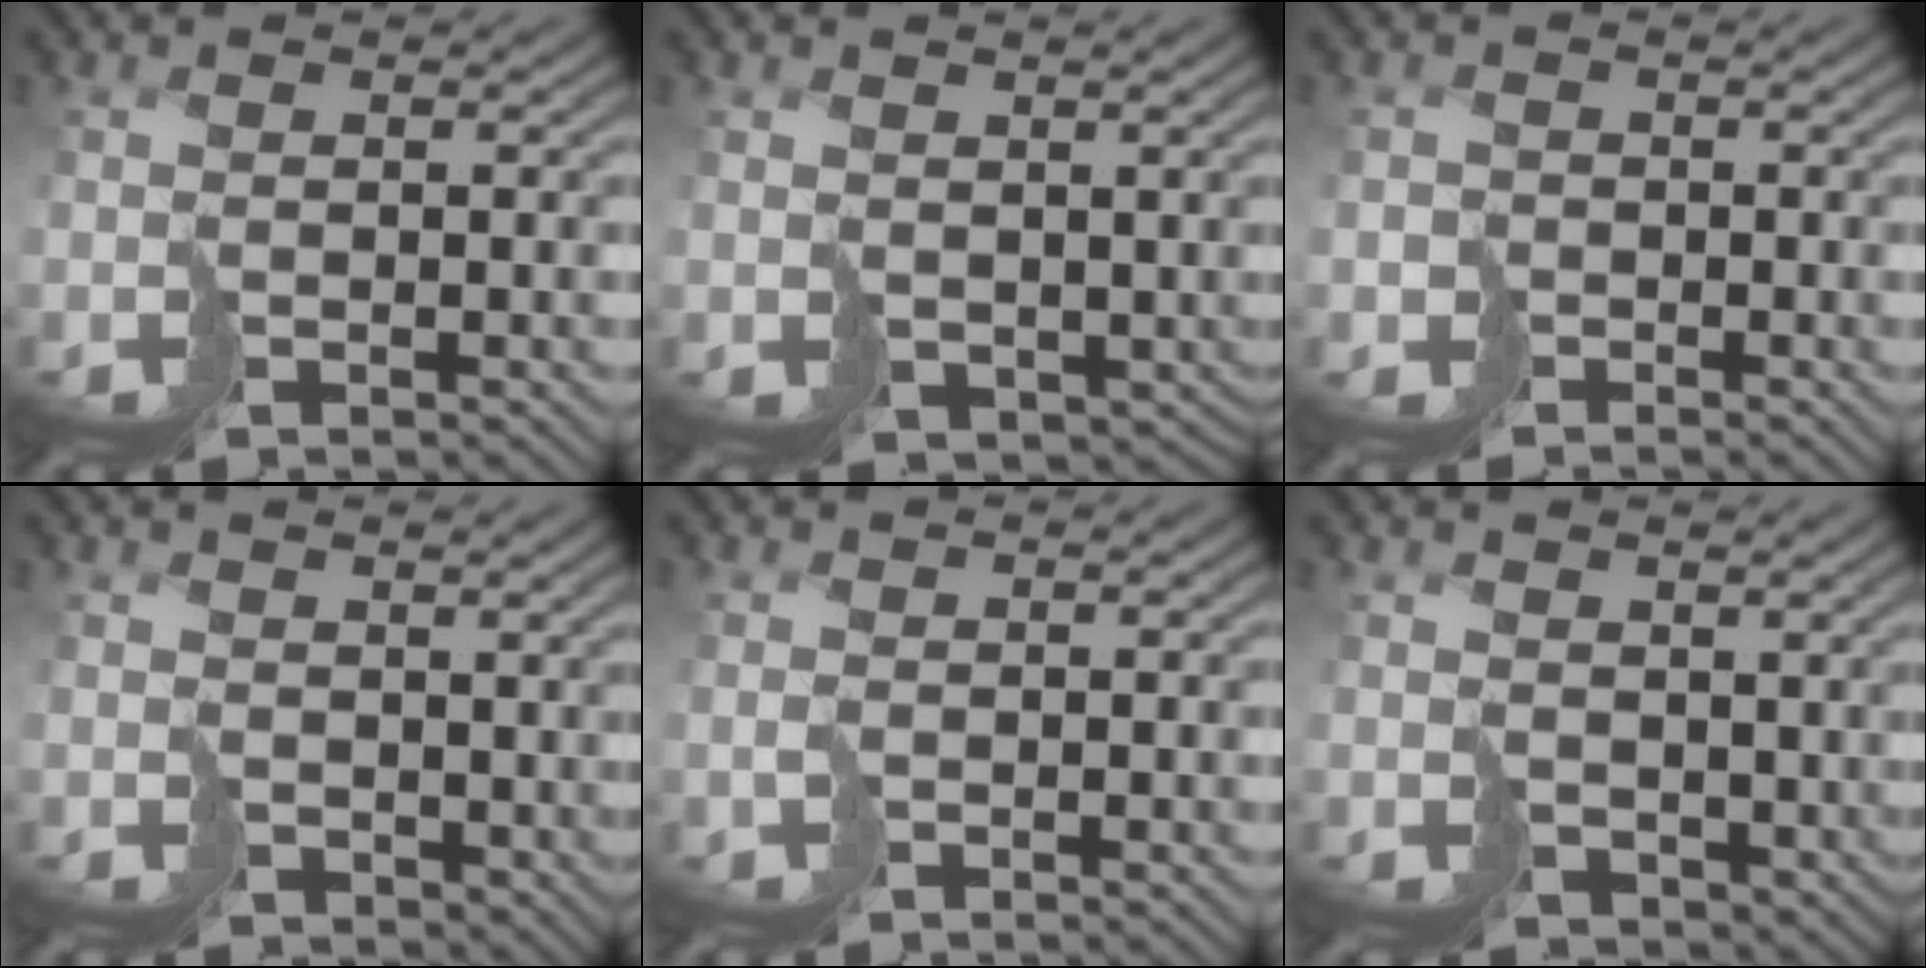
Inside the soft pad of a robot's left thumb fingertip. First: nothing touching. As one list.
[{"total": 3.1, "force": [0.5, 2.6, 1.6], "torque": [-0.045, -0.022, 0.017]}, {"total": 1.9, "force": [-1.1, 1.5, 0.0], "torque": [-0.001, -0.007, -0.030]}, {"total": 3.0, "force": [1.7, 2.2, 1.1], "torque": [-0.033, -0.010, 0.040]}, {"total": 0.6, "force": [-0.2, 0.6, 0.1], "torque": [-0.007, -0.003, -0.003]}, {"total": 3.3, "force": [1.4, 2.6, 1.6], "torque": [-0.050, -0.015, 0.032]}]